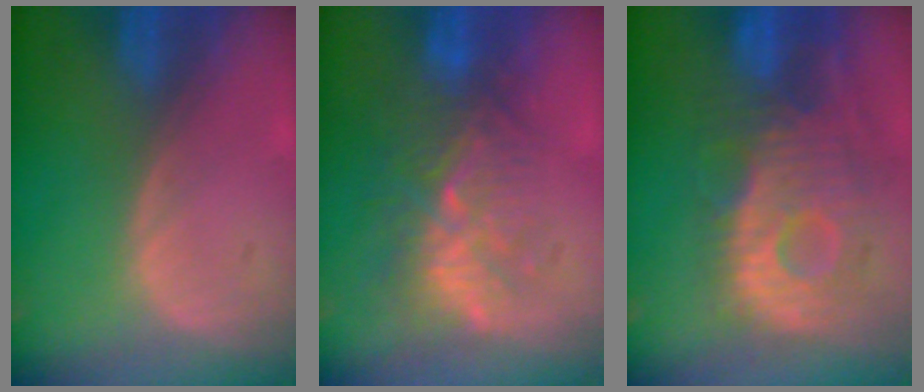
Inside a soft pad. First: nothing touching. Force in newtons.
{"total": 9.1, "press": 8.4, "slide": 3.4}
{"total": 11.8, "press": 10.6, "slide": 5.1}